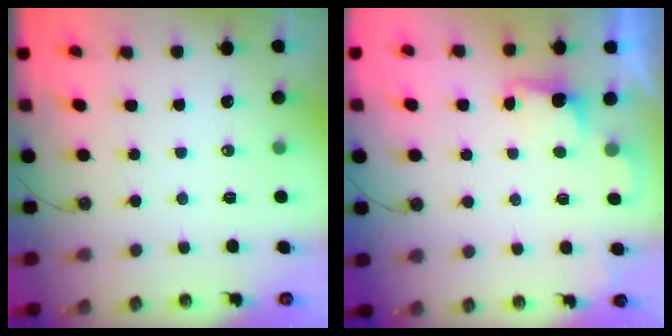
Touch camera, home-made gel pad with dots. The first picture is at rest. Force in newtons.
{"total": 1.4, "press": 1.1, "slide": 0.8}